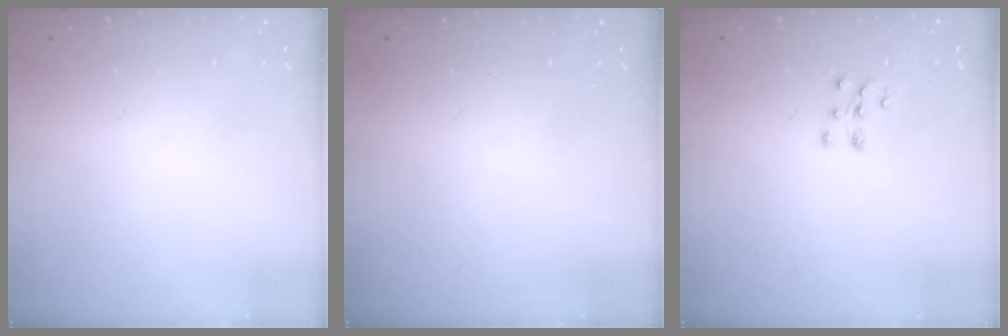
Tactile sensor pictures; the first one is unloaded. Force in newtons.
{"total": 0.0}
{"total": 7.6, "press": 7.6, "slide": 0.5}